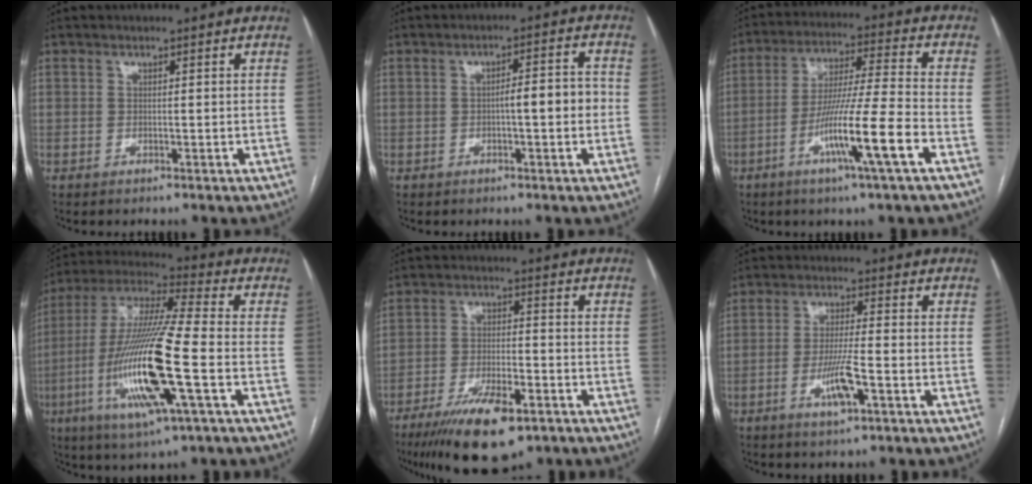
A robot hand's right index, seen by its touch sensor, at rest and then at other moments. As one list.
[{"total": 4.9, "force": [-0.8, 0.8, 4.7], "torque": [-0.068, 0.017, -0.010]}, {"total": 13.0, "force": [-5.4, -1.1, 11.8], "torque": [-0.217, -0.011, -0.099]}, {"total": 20.0, "force": [-5.3, 1.4, 19.3], "torque": [-0.408, -0.019, -0.101]}, {"total": 12.7, "force": [-8.1, 3.7, 9.1], "torque": [-0.158, -0.018, -0.134]}, {"total": 6.1, "force": [-2.4, 0.5, 5.6], "torque": [-0.109, -0.008, -0.044]}]